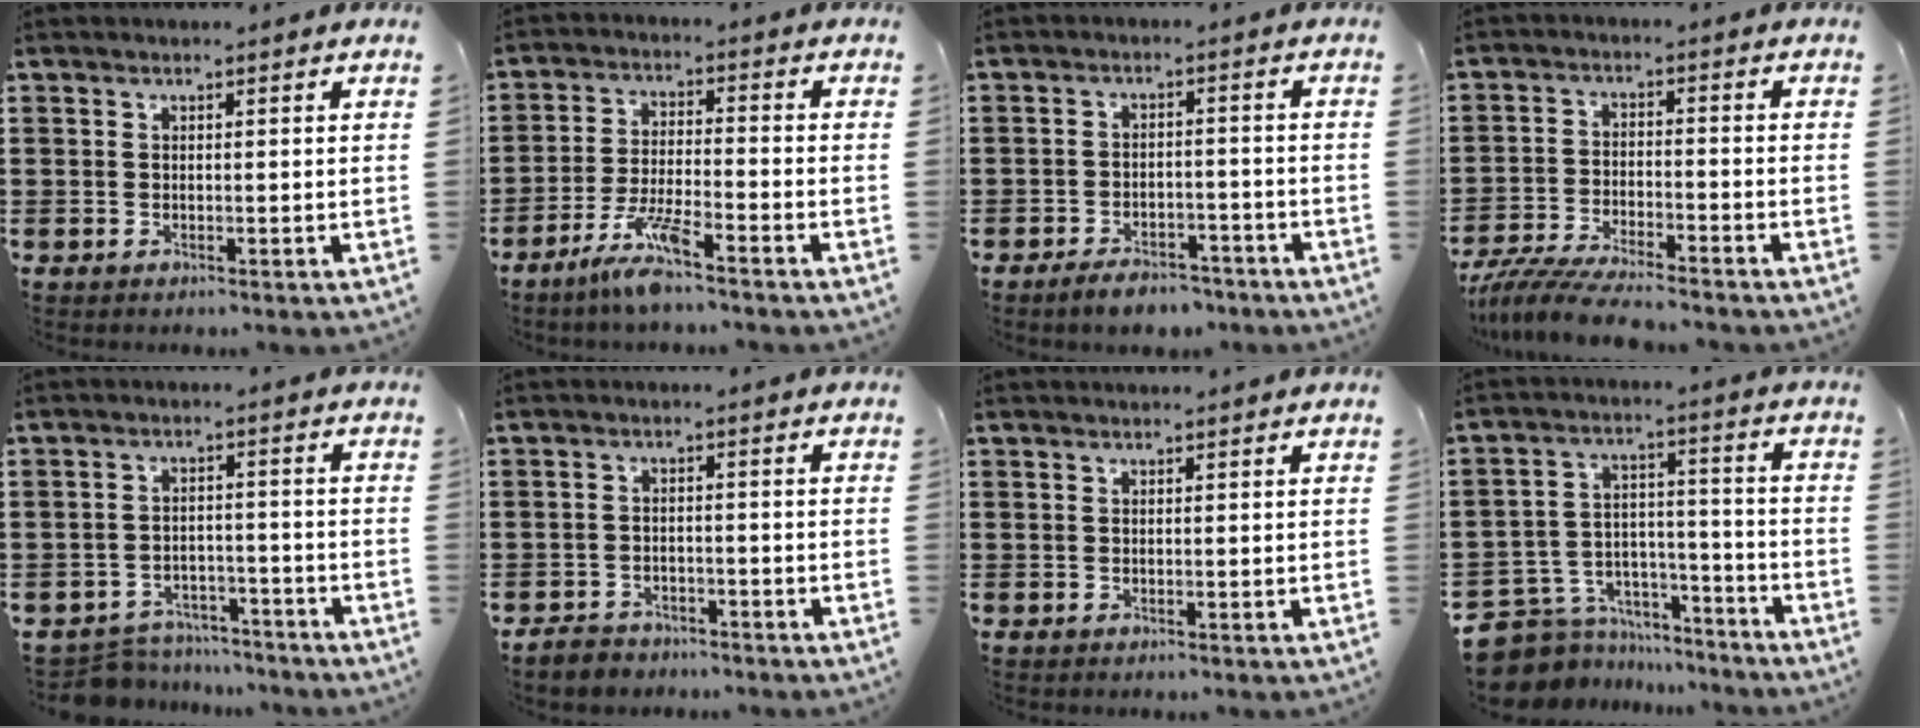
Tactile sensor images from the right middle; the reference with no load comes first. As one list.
[{"total": 6.8, "force": [-5.2, 0.4, 4.4], "torque": [-0.096, -0.011, -0.099]}, {"total": 4.1, "force": [-3.9, 0.9, 0.9], "torque": [-0.016, 0.008, -0.077]}, {"total": 6.7, "force": [-6.3, 0.4, 2.1], "torque": [-0.047, -0.004, -0.123]}, {"total": 5.1, "force": [-5.0, 0.8, 0.0], "torque": [-0.009, 0.007, -0.105]}, {"total": 2.5, "force": [-2.4, 0.8, 0.0], "torque": [-0.008, 0.002, -0.052]}, {"total": 0.0}, {"total": 7.1, "force": [-6.1, 3.5, 0.7], "torque": [-0.039, 0.000, -0.122]}]